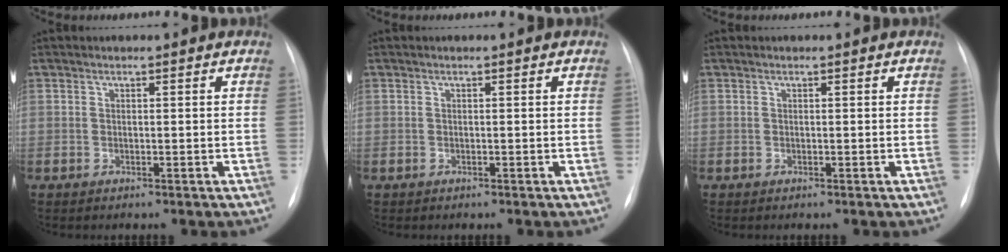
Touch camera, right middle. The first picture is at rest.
{"total": 0.0}
{"total": 0.0}